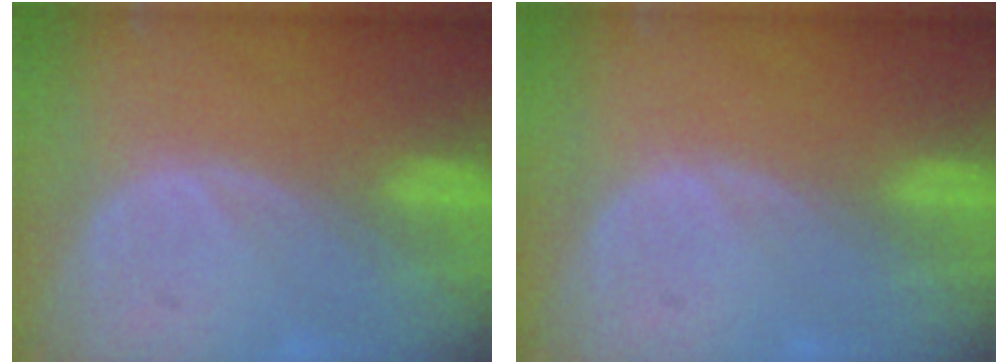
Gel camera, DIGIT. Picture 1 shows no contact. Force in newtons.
{"total": 0.0}